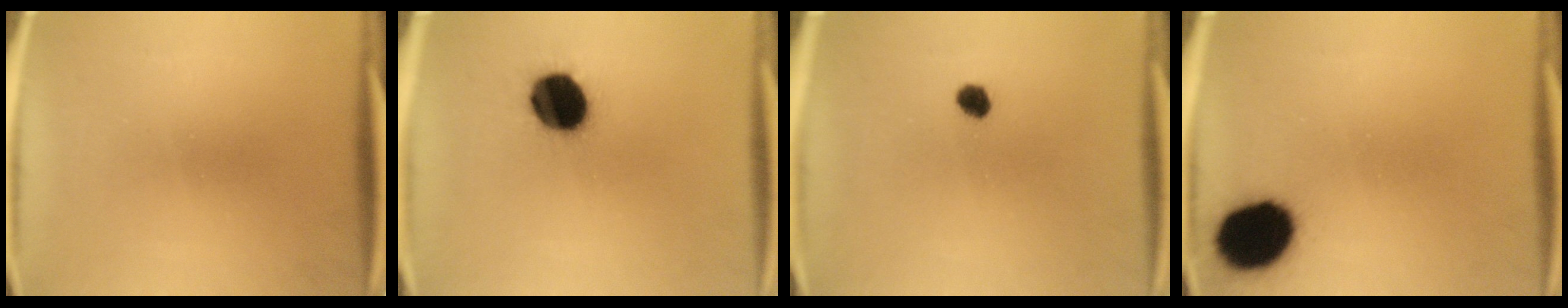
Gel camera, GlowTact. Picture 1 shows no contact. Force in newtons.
{"total": 13.4}
{"total": 2.5}
{"total": 15.6}